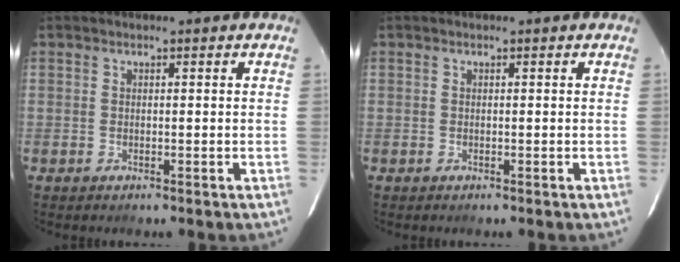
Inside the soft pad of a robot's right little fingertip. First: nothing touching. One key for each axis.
{"total": 0.0}